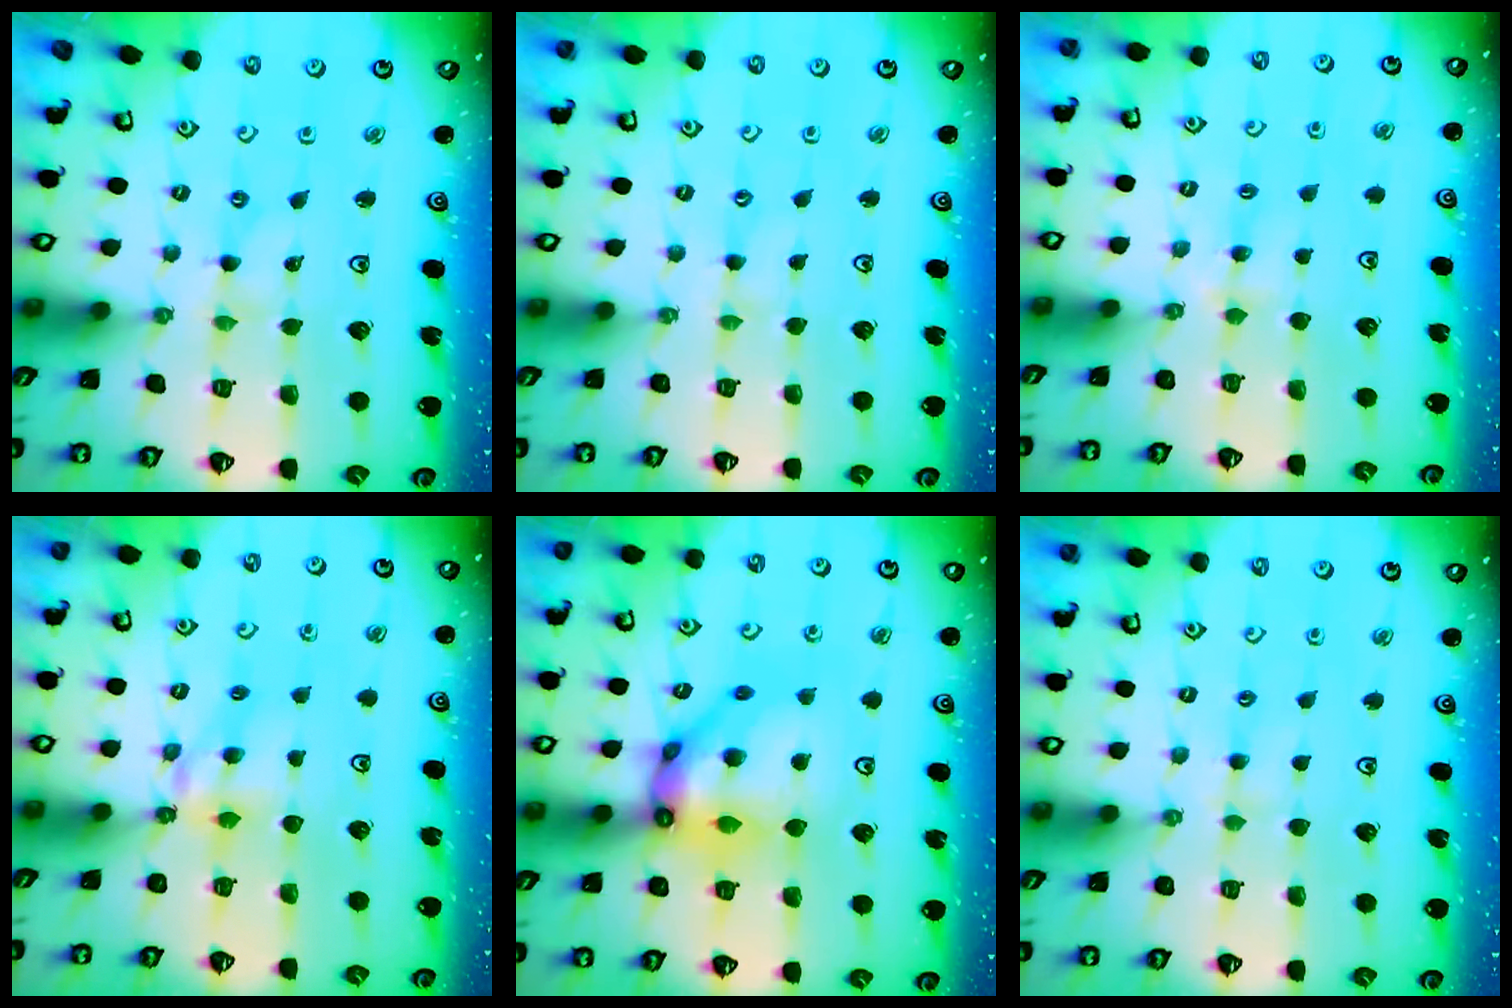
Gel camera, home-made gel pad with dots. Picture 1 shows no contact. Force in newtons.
{"total": 1.0, "press": 1.0, "slide": 0.2}
{"total": 3.5, "press": 3.4, "slide": 0.5}
{"total": 5.7, "press": 5.7, "slide": 0.1}
{"total": 13.9, "press": 13.8, "slide": 1.4}
{"total": 2.7, "press": 2.6, "slide": 0.4}